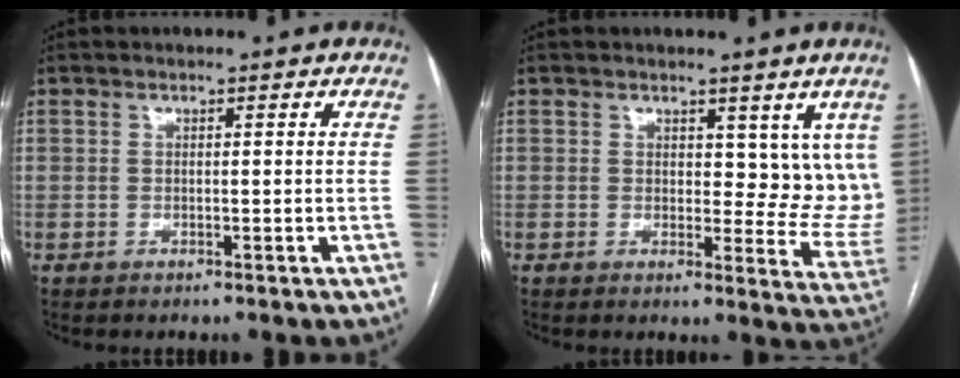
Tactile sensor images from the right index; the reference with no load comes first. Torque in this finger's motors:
{"motor_torque": [0.06, 0.07, -0.03, -0.01]}